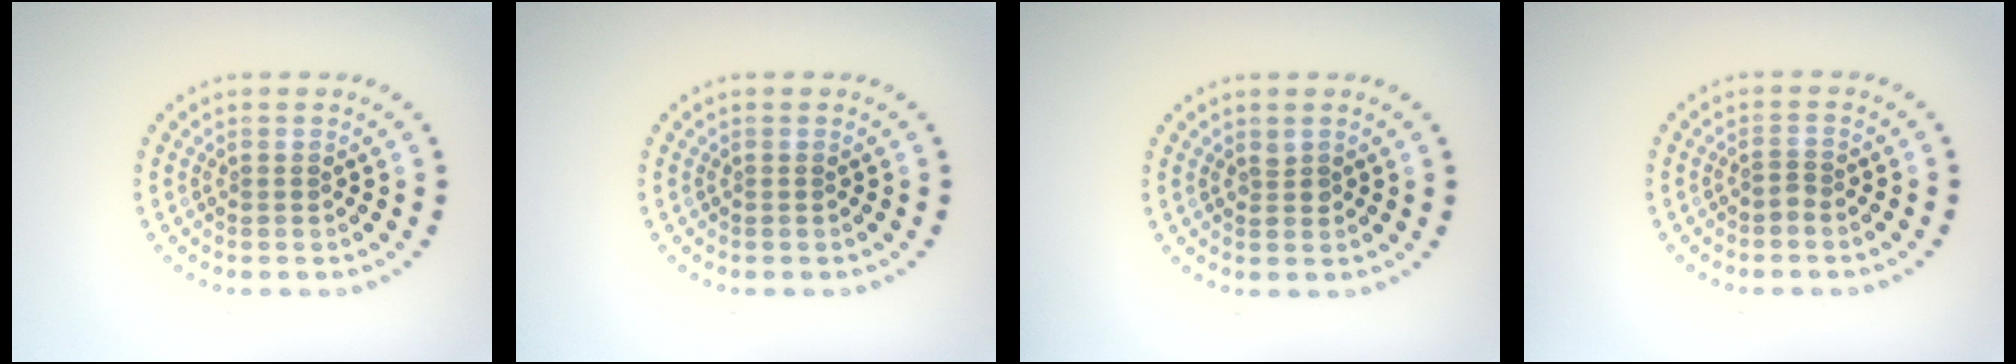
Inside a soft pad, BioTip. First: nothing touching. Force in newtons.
{"total": 0.0}
{"total": 0.7, "press": 0.6, "slide": 0.1}
{"total": 0.7, "press": 0.4, "slide": 0.6}